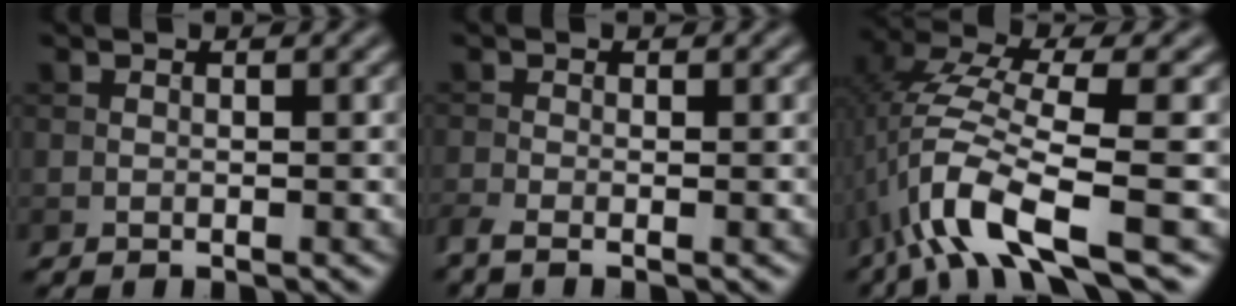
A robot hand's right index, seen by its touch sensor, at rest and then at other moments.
{"total": 1.9, "force": [-1.4, 0.4, 1.2], "torque": [-0.033, -0.017, -0.036]}
{"total": 8.6, "force": [-3.2, 2.0, 7.7], "torque": [-0.148, 0.014, -0.070]}